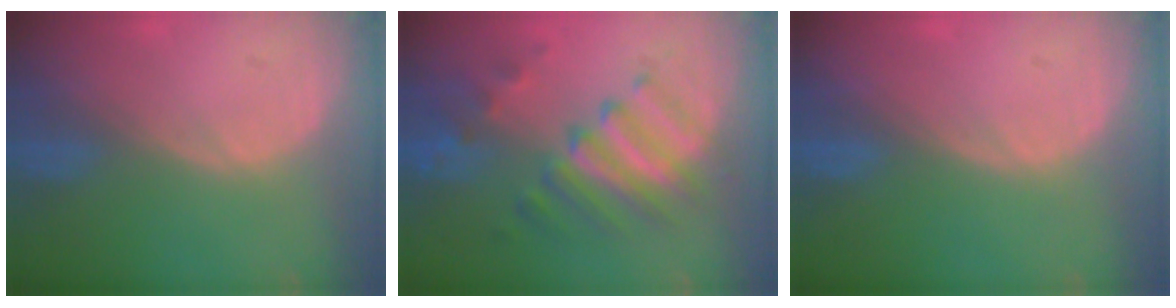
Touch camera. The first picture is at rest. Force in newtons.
{"total": 8.2, "press": 8.0, "slide": 1.7}
{"total": 0.0}